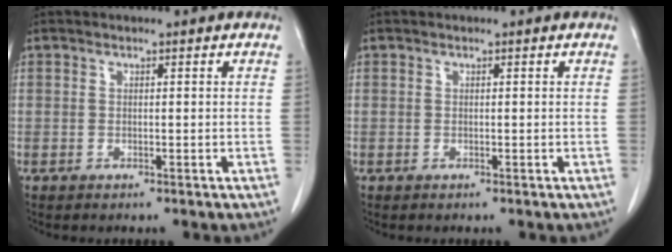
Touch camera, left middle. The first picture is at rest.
{"total": 0.0}